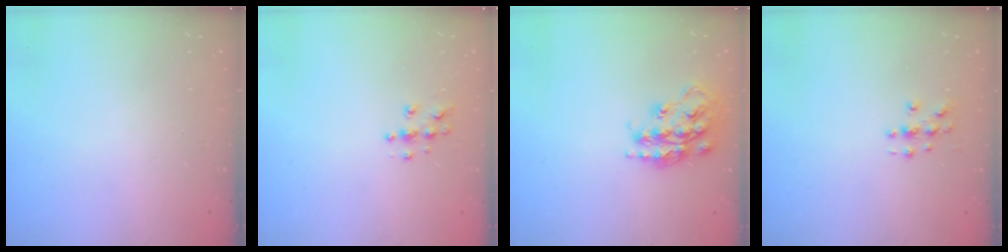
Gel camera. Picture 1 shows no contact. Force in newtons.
{"total": 4.9, "press": 4.9, "slide": 0.1}
{"total": 18.0, "press": 17.9, "slide": 1.2}
{"total": 3.2, "press": 3.2, "slide": 0.1}